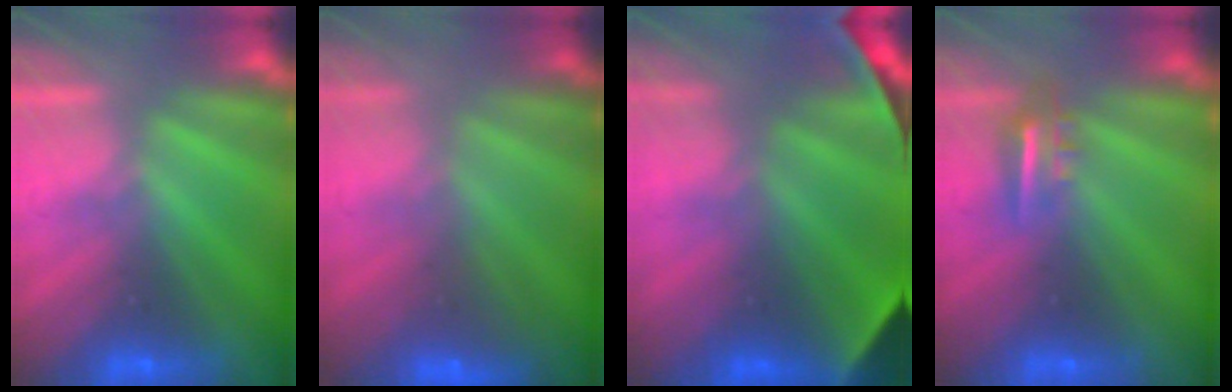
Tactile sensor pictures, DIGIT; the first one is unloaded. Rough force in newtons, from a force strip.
{"total": 2.8}
{"total": 11.0}
{"total": 4.7}